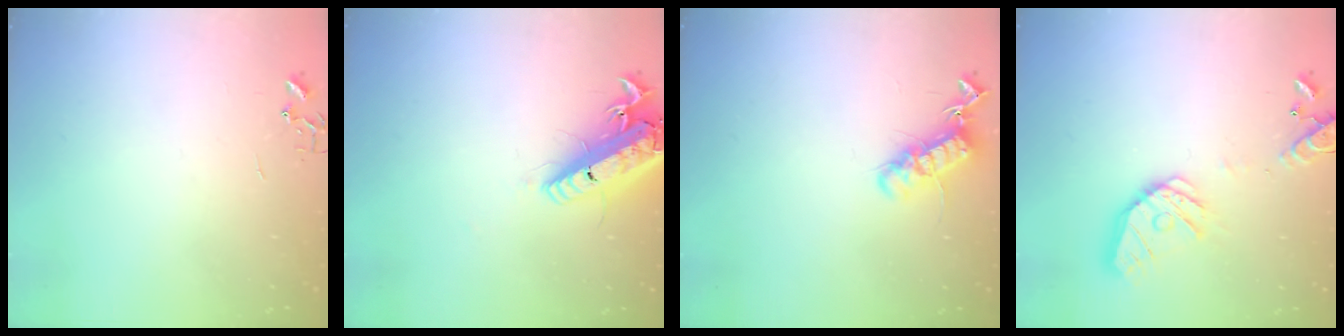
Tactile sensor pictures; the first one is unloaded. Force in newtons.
{"total": 19.5, "press": 19.2, "slide": 3.6}
{"total": 13.3, "press": 13.3, "slide": 0.9}
{"total": 16.9, "press": 16.7, "slide": 3.0}